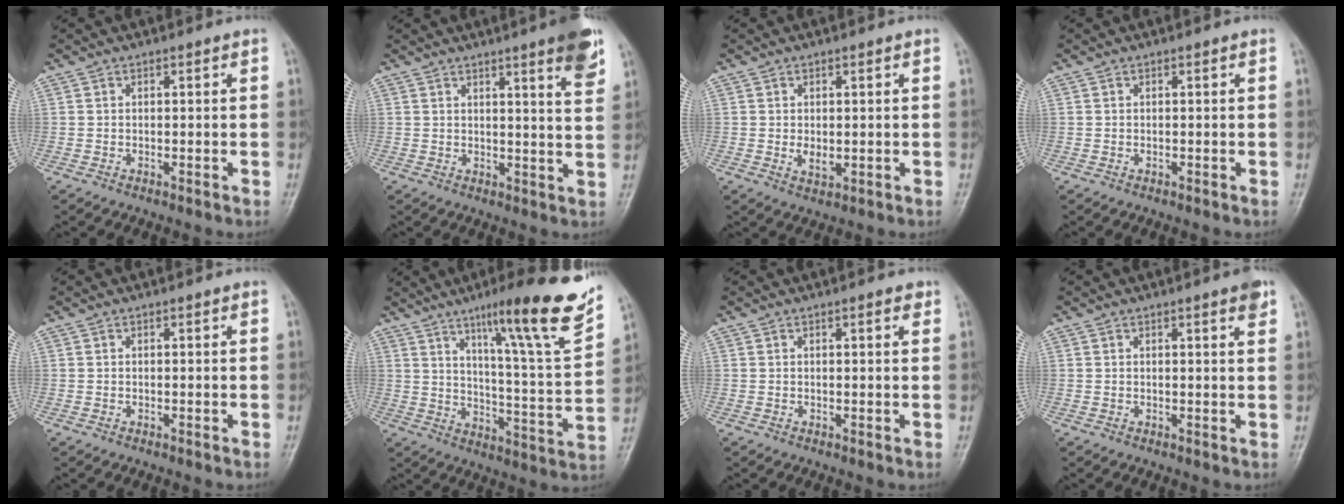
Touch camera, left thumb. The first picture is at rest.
{"total": 7.9, "force": [4.9, 0.6, 6.2], "torque": [-0.071, -0.027, 0.059]}
{"total": 2.4, "force": [0.1, 1.5, 1.9], "torque": [-0.028, -0.007, 0.008]}
{"total": 0.0}
{"total": 0.0}
{"total": 21.4, "force": [13.2, 2.2, 16.8], "torque": [-0.215, -0.057, 0.199]}
{"total": 1.3, "force": [0.8, 0.3, 1.0], "torque": [-0.012, -0.002, 0.008]}
{"total": 2.4, "force": [1.5, 0.2, 1.8], "torque": [-0.023, -0.007, 0.016]}